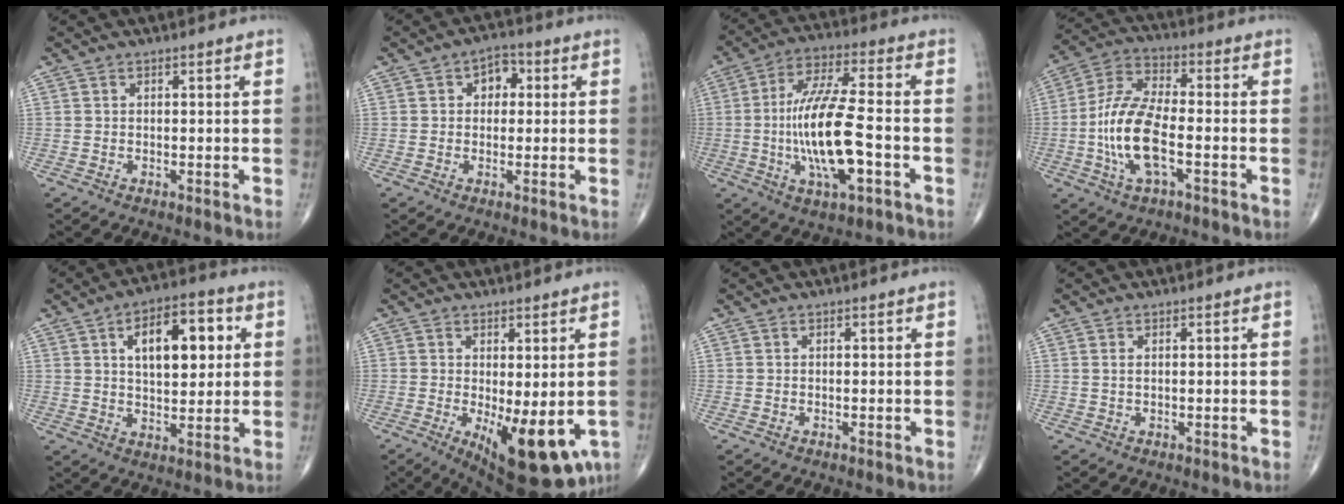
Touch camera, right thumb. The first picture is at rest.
{"total": 4.5, "force": [0.9, 3.4, 2.9], "torque": [-0.014, 0.008, 0.005]}
{"total": 16.6, "force": [-3.2, 4.9, 15.5], "torque": [-0.303, 0.019, -0.055]}
{"total": 13.7, "force": [-3.2, 5.5, 12.1], "torque": [-0.253, 0.024, -0.064]}
{"total": 12.9, "force": [3.7, 6.5, 10.5], "torque": [-0.125, 0.003, 0.056]}
{"total": 13.3, "force": [-3.5, 5.0, 11.9], "torque": [-0.158, -0.027, -0.034]}
{"total": 0.0}
{"total": 0.7, "force": [0.3, 0.3, 0.6], "torque": [-0.012, 0.003, 0.008]}